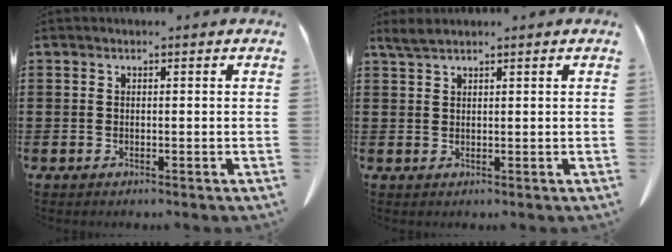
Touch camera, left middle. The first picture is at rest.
{"total": 2.0, "force": [1.6, 0.2, 1.2], "torque": [-0.027, 0.000, 0.030]}